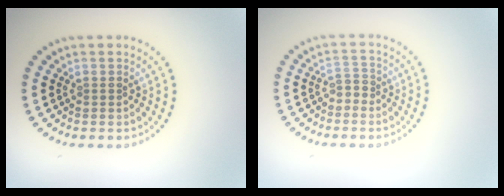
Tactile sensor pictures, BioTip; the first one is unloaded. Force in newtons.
{"total": 1.2, "press": 0.9, "slide": 0.8}